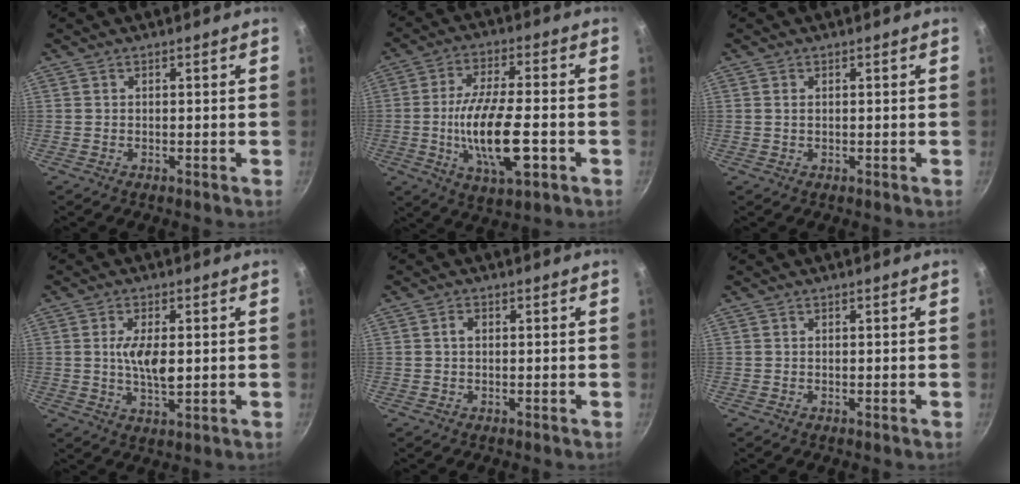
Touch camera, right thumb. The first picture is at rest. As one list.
[{"total": 15.5, "force": [-3.5, 5.3, 14.1], "torque": [-0.254, 0.007, -0.067]}, {"total": 0.9, "force": [0.2, 0.6, 0.7], "torque": [-0.012, 0.002, 0.003]}, {"total": 6.7, "force": [0.5, 2.8, 6.1], "torque": [-0.113, -0.005, 0.010]}, {"total": 1.6, "force": [0.2, 1.1, 1.1], "torque": [-0.019, 0.006, 0.002]}, {"total": 0.0}]